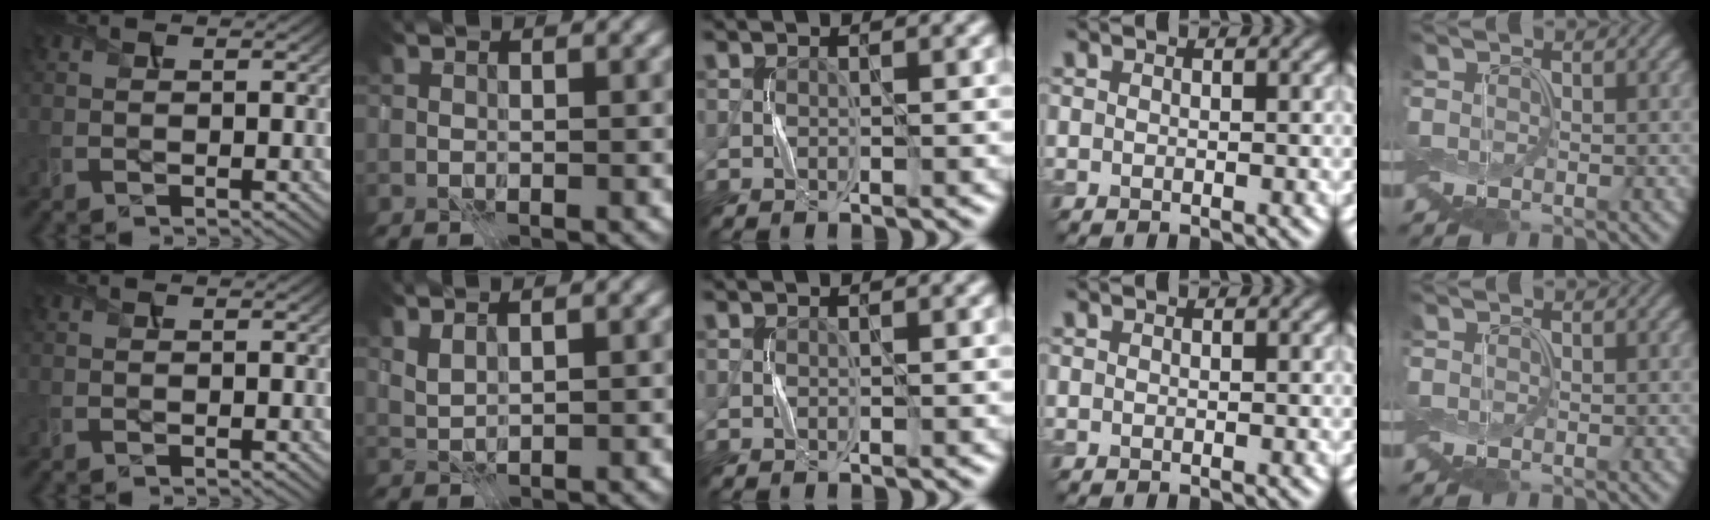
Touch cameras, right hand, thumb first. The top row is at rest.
{"index": {"total": 1.4, "force": [1.1, 0.1, 0.8], "torque": [-0.019, -0.002, 0.028]}}